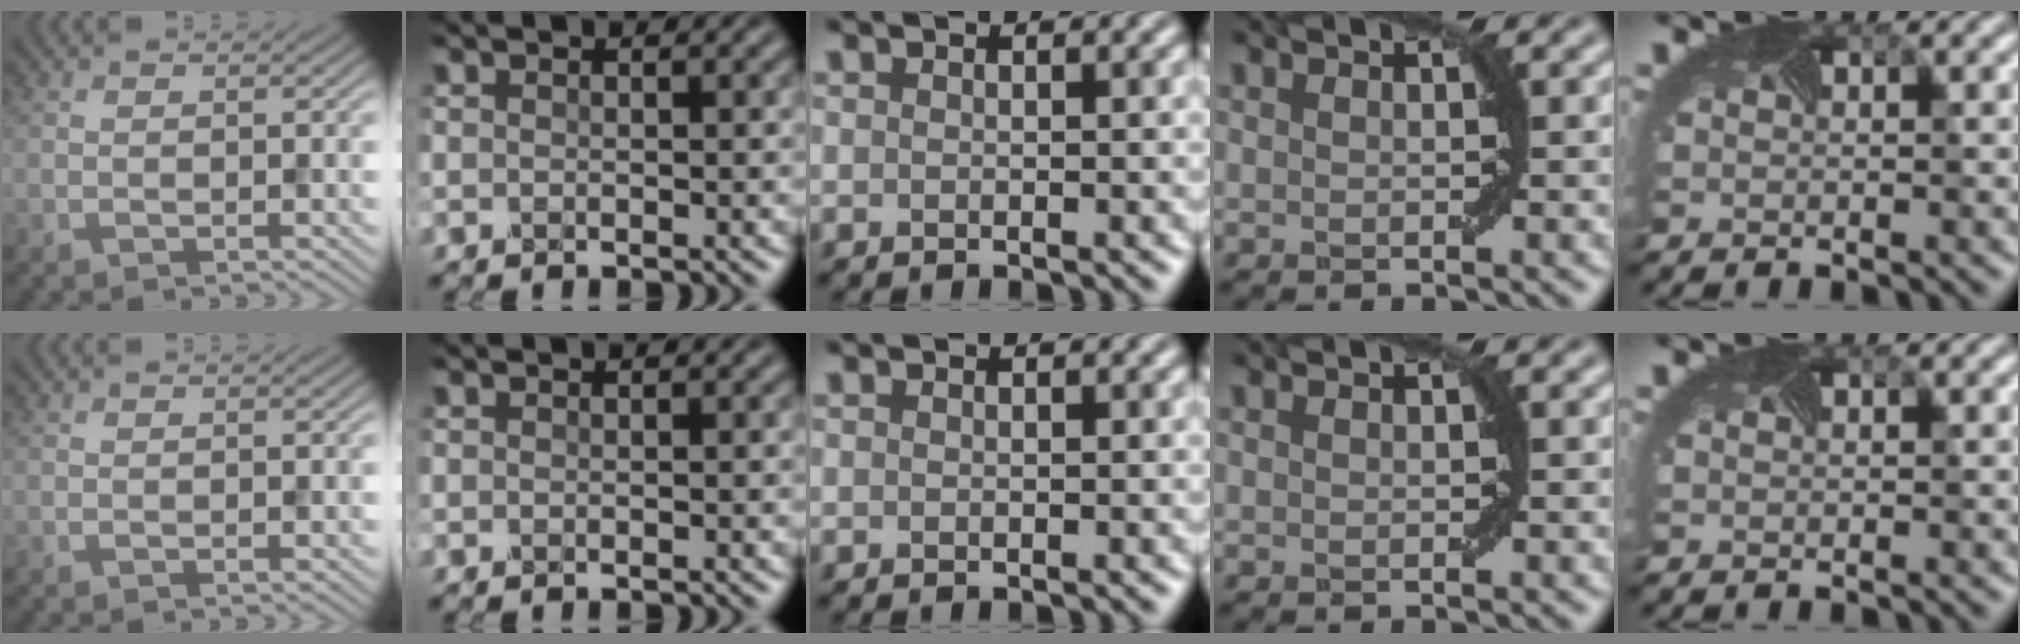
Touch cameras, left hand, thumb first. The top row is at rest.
{}